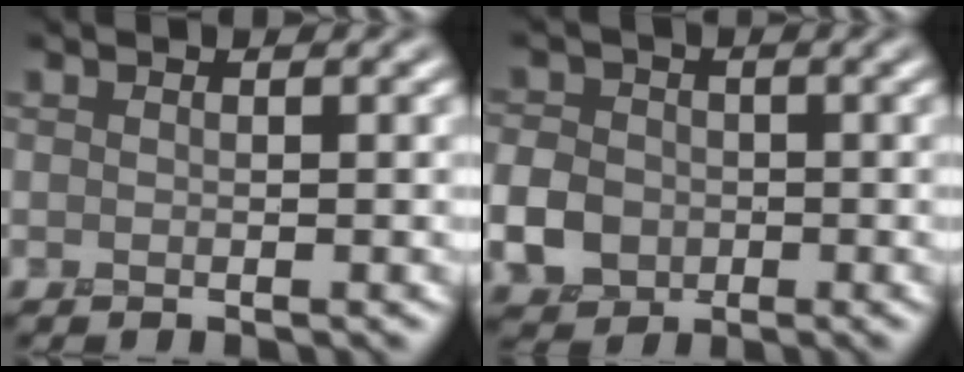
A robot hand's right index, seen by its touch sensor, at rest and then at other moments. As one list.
[{"total": 4.6, "force": [-1.1, 4.0, 2.1], "torque": [-0.041, -0.001, -0.039]}]